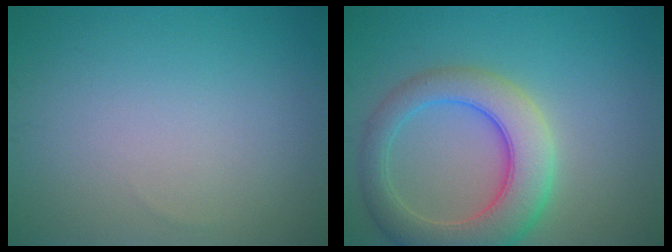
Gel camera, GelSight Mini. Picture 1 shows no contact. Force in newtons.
{"total": 7.2, "press": 7.2, "slide": 0.5}